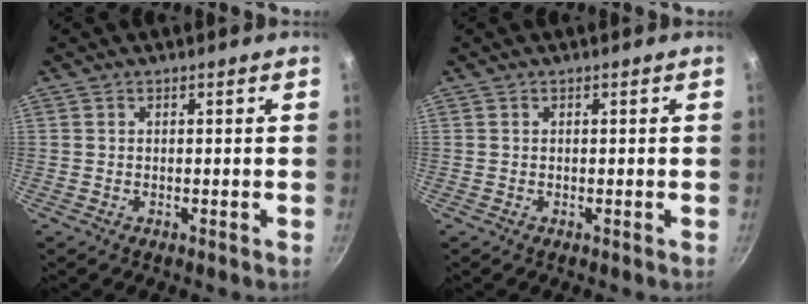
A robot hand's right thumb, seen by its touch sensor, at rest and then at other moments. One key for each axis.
{"total": 0.0}